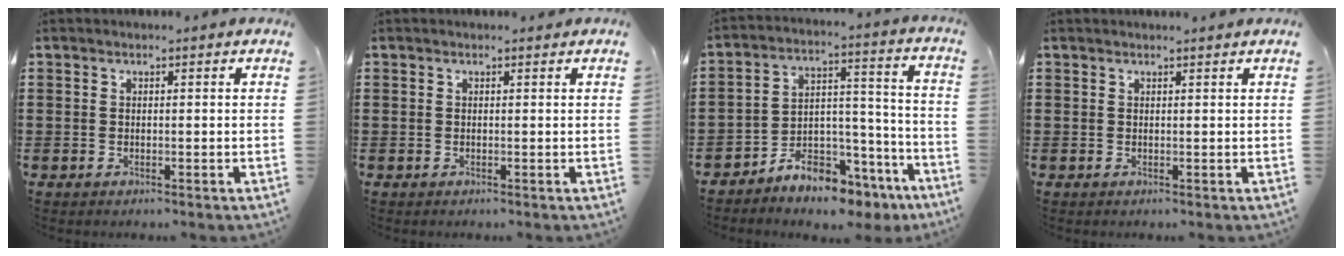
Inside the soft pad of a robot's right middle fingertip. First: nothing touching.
{"total": 0.0}
{"total": 7.7, "force": [-7.3, 2.0, 1.5], "torque": [-0.018, 0.027, -0.136]}
{"total": 0.5, "force": [0.5, -0.1, 0.1], "torque": [-0.002, 0.001, 0.010]}